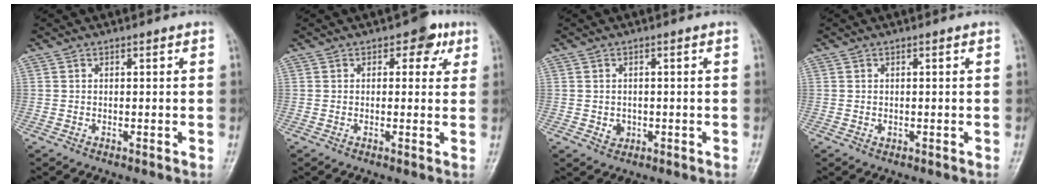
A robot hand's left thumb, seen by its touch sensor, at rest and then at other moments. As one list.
[{"total": 4.3, "force": [1.8, 2.8, 2.7], "torque": [-0.002, 0.000, 0.012]}, {"total": 2.1, "force": [-0.4, 1.8, 0.9], "torque": [-0.004, 0.003, -0.001]}, {"total": 0.6, "force": [-0.1, 0.5, 0.4], "torque": [-0.003, 0.000, 0.001]}]